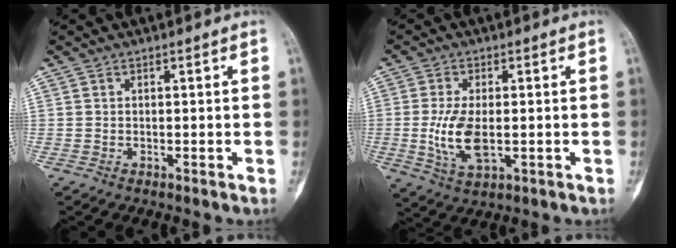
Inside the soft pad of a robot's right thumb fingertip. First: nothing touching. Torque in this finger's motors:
{"motor_torque": [1.38, 0.80, 0.87, -0.67, 0.23]}